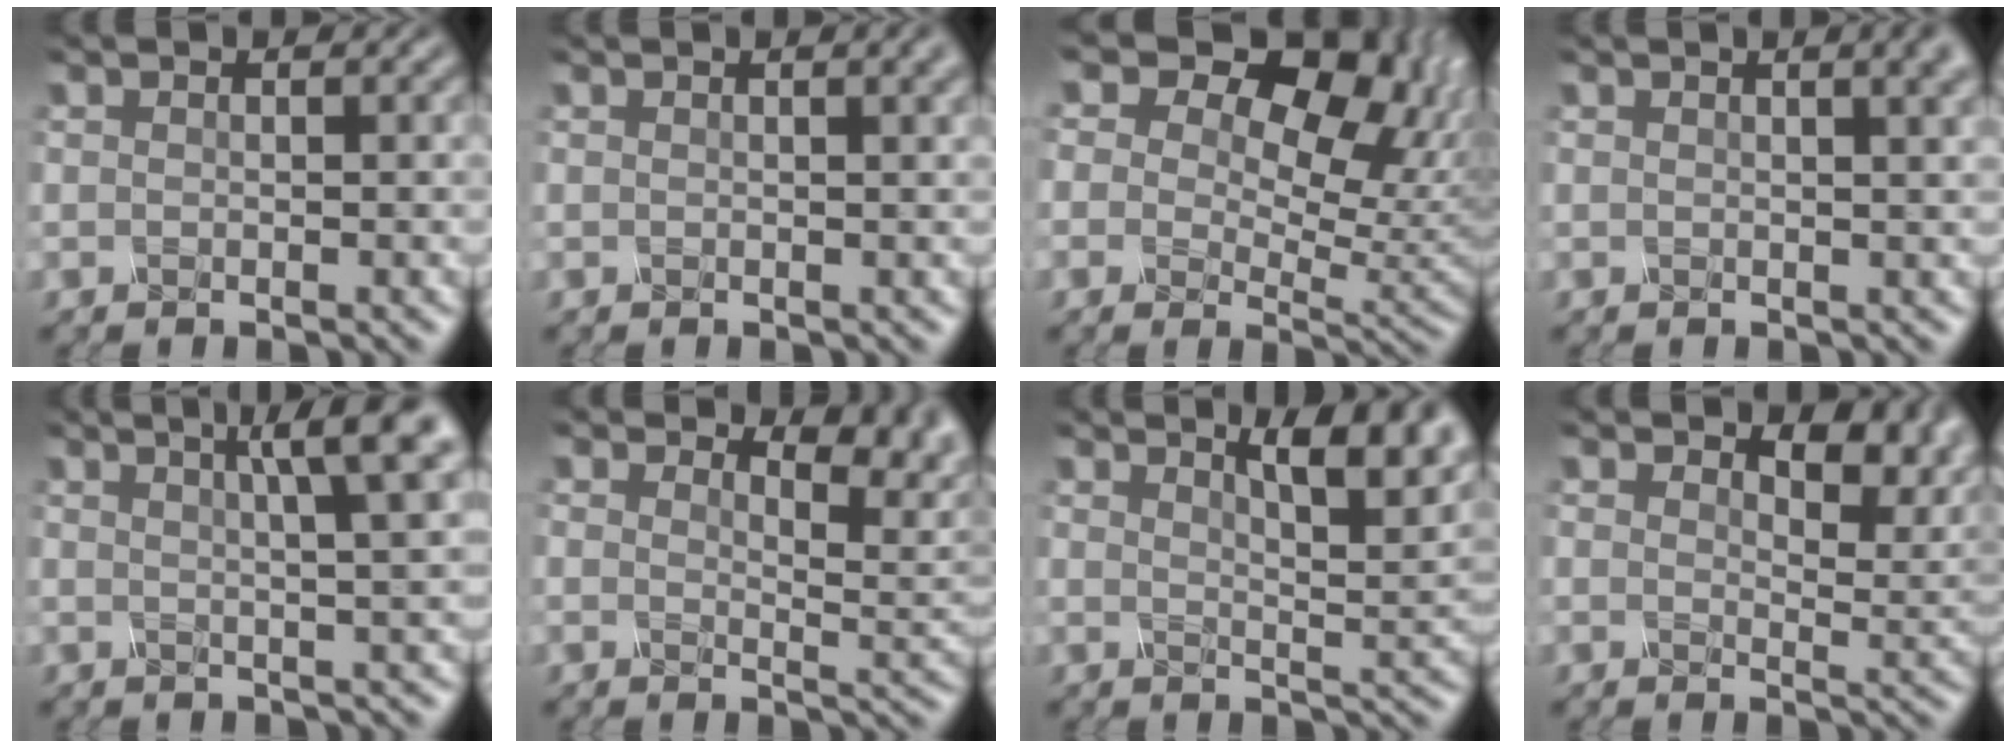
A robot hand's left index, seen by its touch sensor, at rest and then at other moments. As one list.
[{"total": 2.8, "force": [1.6, 1.1, 2.1], "torque": [-0.012, 0.008, 0.014]}, {"total": 16.0, "force": [7.0, 10.1, 10.2], "torque": [-0.148, 0.042, 0.106]}, {"total": 5.4, "force": [2.7, 2.4, 3.9], "torque": [-0.017, 0.034, 0.000]}, {"total": 6.2, "force": [2.5, 1.5, 5.5], "torque": [-0.048, 0.023, 0.024]}, {"total": 5.1, "force": [3.1, 2.3, 3.4], "torque": [-0.042, -0.002, 0.039]}, {"total": 6.0, "force": [3.4, 2.0, 4.5], "torque": [-0.050, 0.006, 0.039]}, {"total": 6.0, "force": [2.8, 3.1, 4.2], "torque": [-0.059, -0.006, 0.038]}]